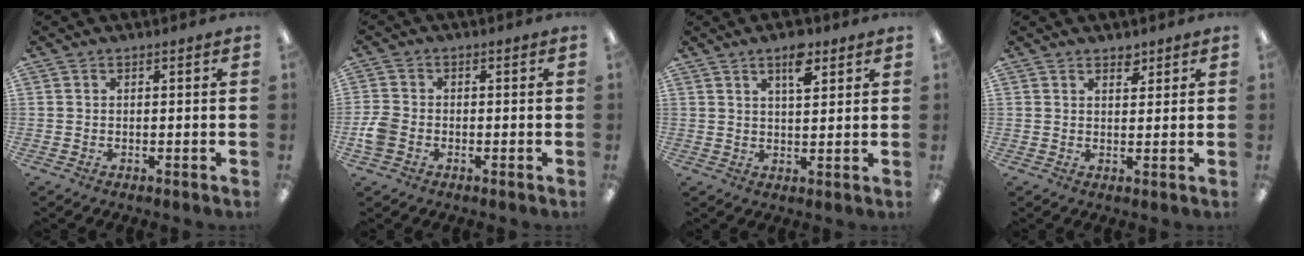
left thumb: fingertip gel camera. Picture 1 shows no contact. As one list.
[{"total": 4.8, "force": [-1.7, 3.6, 2.6], "torque": [-0.052, 0.010, -0.031]}, {"total": 6.5, "force": [3.9, 2.7, 4.4], "torque": [-0.063, -0.012, 0.063]}, {"total": 2.8, "force": [2.2, 1.4, 1.0], "torque": [0.002, -0.013, 0.035]}]